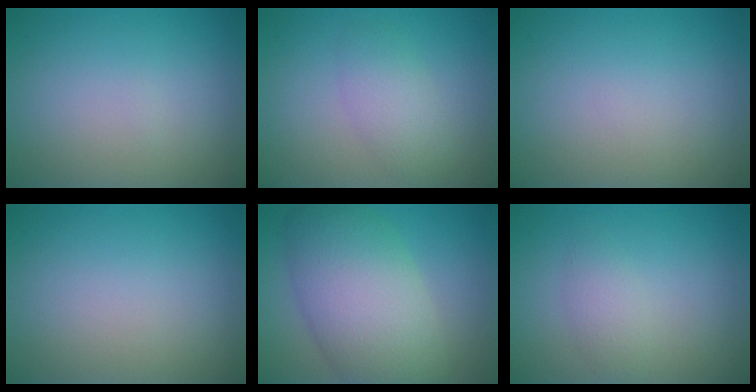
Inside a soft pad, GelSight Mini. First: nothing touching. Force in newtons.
{"total": 2.7, "press": 2.7, "slide": 0.1}
{"total": 0.0}
{"total": 0.0}
{"total": 9.6, "press": 9.6, "slide": 0.7}
{"total": 1.7, "press": 1.7, "slide": 0.0}